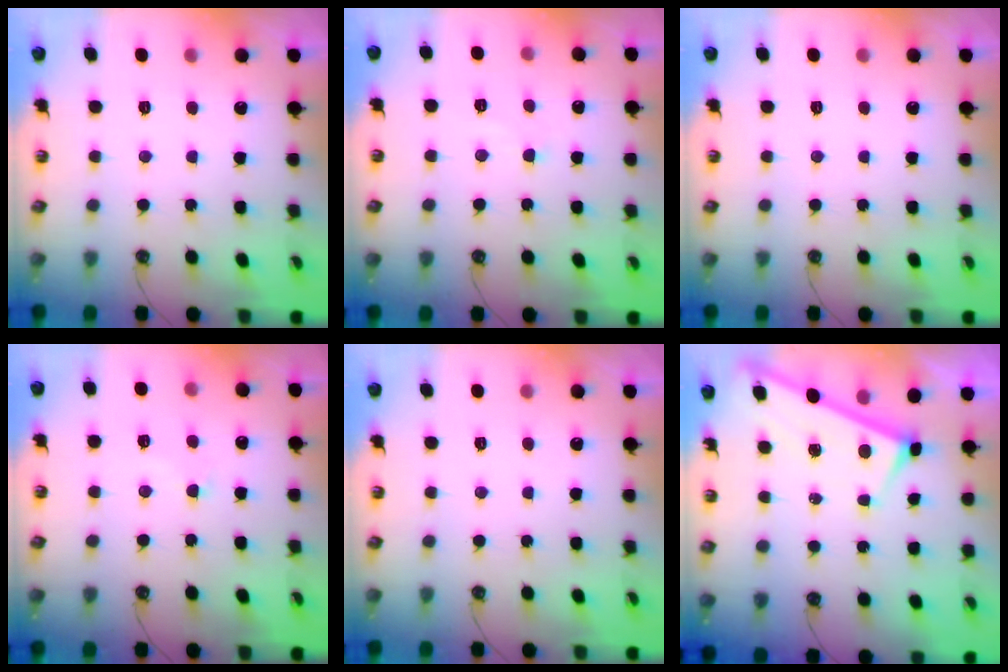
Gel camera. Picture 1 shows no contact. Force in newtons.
{"total": 3.1, "press": 3.1, "slide": 0.4}
{"total": 0.0}
{"total": 0.9, "press": 0.8, "slide": 0.4}
{"total": 0.0}
{"total": 3.0, "press": 3.0, "slide": 0.2}